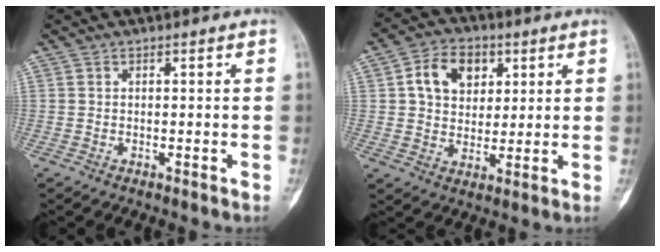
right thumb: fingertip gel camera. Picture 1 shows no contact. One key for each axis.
{"total": 10.0, "fx": 3.2, "fy": 7.5, "fz": 5.8, "tx": -0.058, "ty": -0.005, "tz": 0.052}